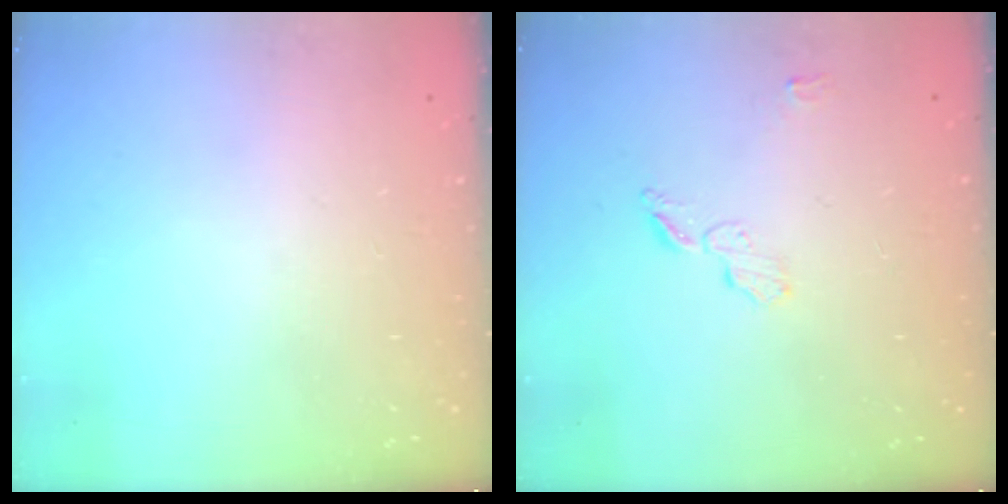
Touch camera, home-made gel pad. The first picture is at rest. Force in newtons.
{"total": 5.3, "press": 5.3, "slide": 0.3}